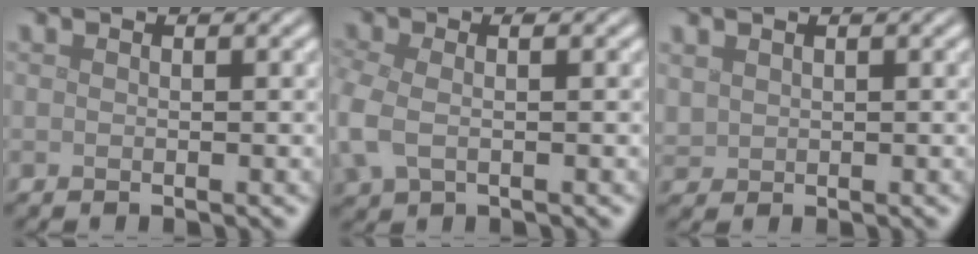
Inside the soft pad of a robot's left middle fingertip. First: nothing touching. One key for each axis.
{"total": 4.1, "fx": -0.5, "fy": 2.6, "fz": 3.1, "tx": -0.091, "ty": -0.002, "tz": -0.015}
{"total": 1.1, "fx": 0.7, "fy": 0.8, "fz": 0.2, "tx": -0.007, "ty": -0.001, "tz": 0.019}